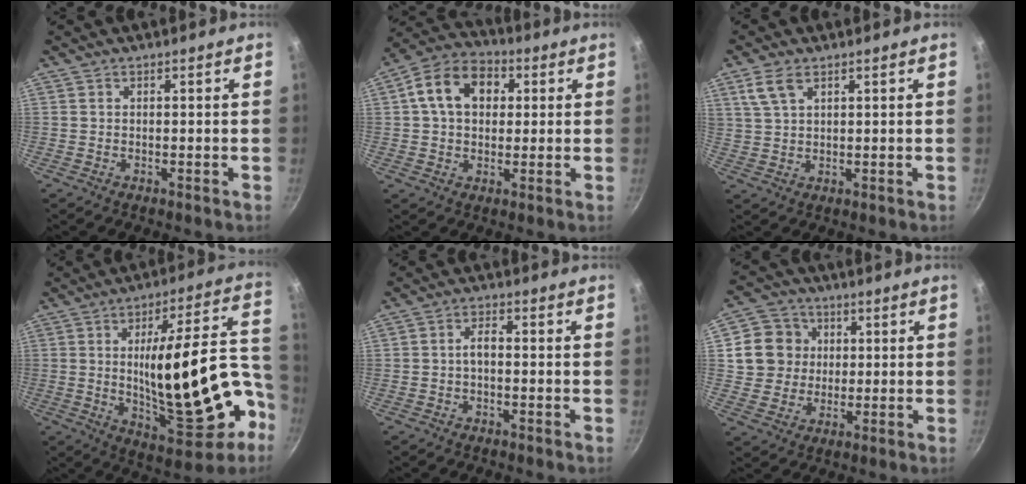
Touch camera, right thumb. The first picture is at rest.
{"total": 12.5, "force": [2.8, 9.1, 8.0], "torque": [-0.110, 0.021, 0.030]}
{"total": 5.3, "force": [2.9, 2.8, 3.4], "torque": [-0.065, -0.001, 0.062]}
{"total": 25.8, "force": [-4.3, 10.3, 23.2], "torque": [-0.319, 0.044, -0.033]}
{"total": 2.8, "force": [-0.7, 1.5, 2.3], "torque": [-0.038, 0.019, -0.014]}
{"total": 9.9, "force": [2.0, 9.2, 3.0], "torque": [-0.020, 0.014, 0.033]}